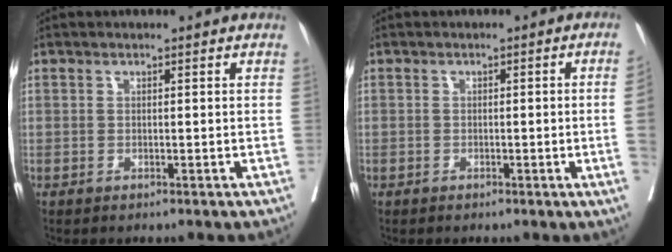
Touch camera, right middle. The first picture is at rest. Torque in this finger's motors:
{"motor_torque": [1.03, -1.11, -0.16, -0.21]}